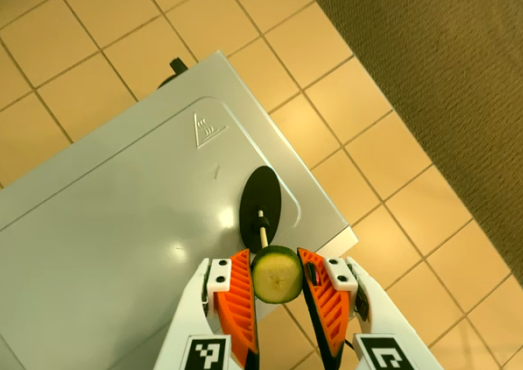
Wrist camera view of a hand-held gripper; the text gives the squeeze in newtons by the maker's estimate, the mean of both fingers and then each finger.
{"total": 8.4, "left": 8.3, "right": 8.4}